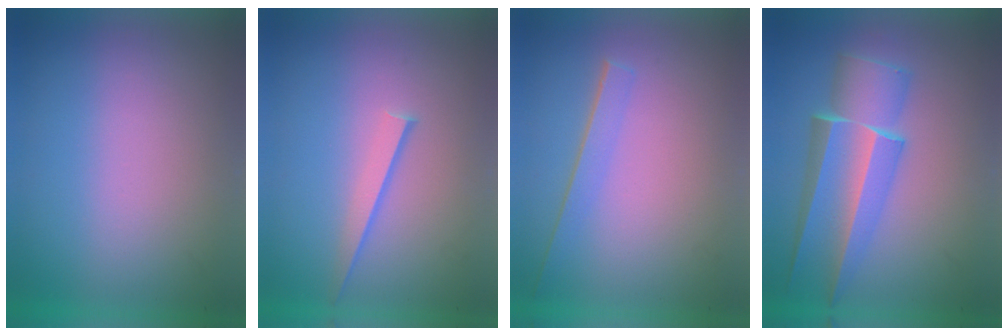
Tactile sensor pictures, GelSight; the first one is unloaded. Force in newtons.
{"total": 1.1}
{"total": 1.5}
{"total": 4.9}